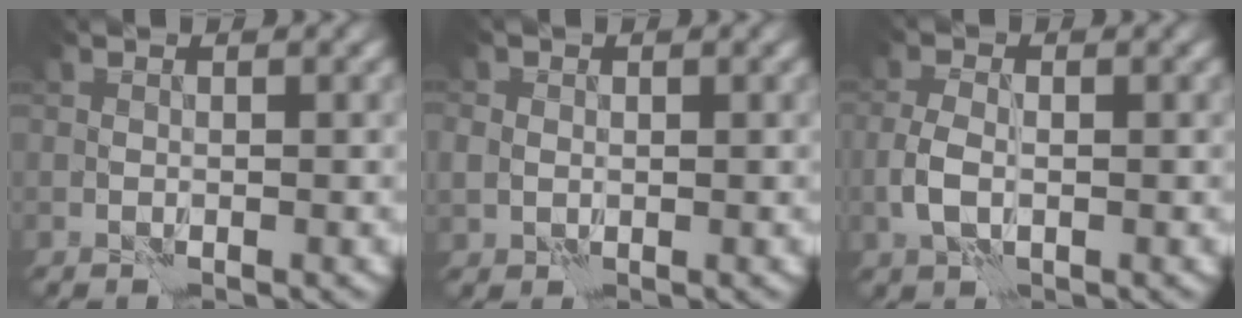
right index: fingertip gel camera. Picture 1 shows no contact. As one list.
[{"total": 2.1, "force": [0.4, 1.9, 0.9], "torque": [-0.020, 0.002, 0.005]}, {"total": 2.2, "force": [-0.3, 1.3, 1.7], "torque": [-0.037, -0.001, -0.010]}]